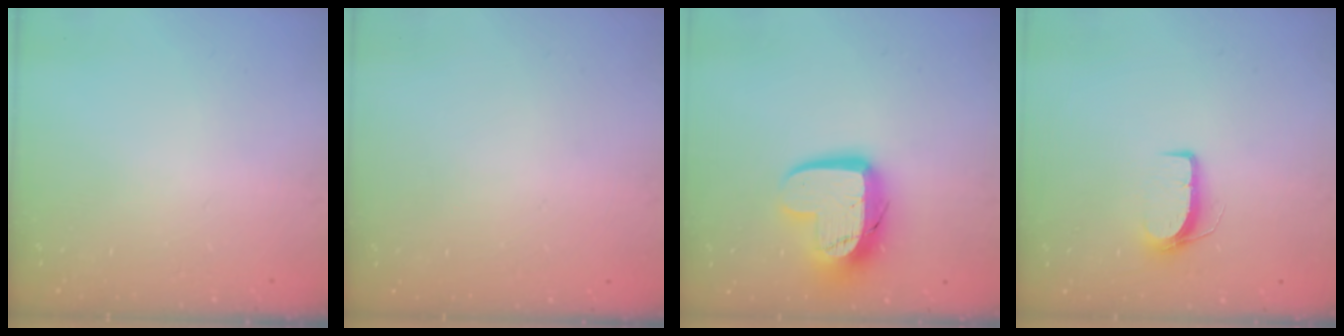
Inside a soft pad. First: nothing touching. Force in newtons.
{"total": 0.0}
{"total": 15.1, "press": 15.0, "slide": 1.2}
{"total": 7.0, "press": 7.0, "slide": 0.6}